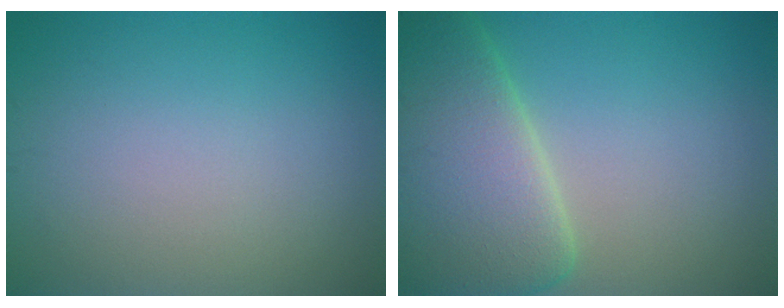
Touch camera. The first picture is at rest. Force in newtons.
{"total": 10.0, "press": 9.9, "slide": 0.6}